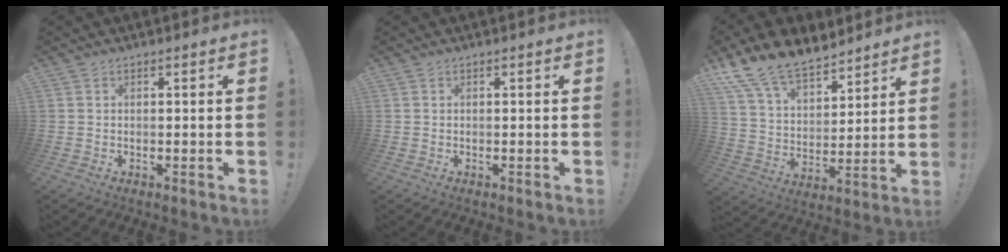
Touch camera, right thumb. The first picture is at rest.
{"total": 0.0}
{"total": 14.9, "force": [12.4, 6.4, 5.3], "torque": [-0.113, -0.094, 0.232]}